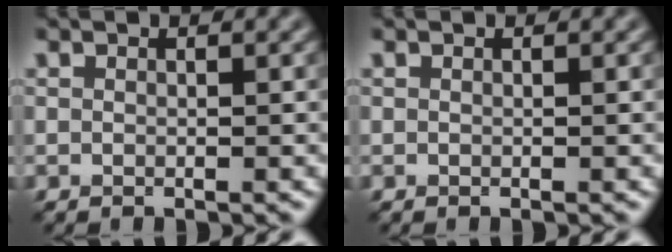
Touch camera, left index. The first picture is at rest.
{"total": 0.0}